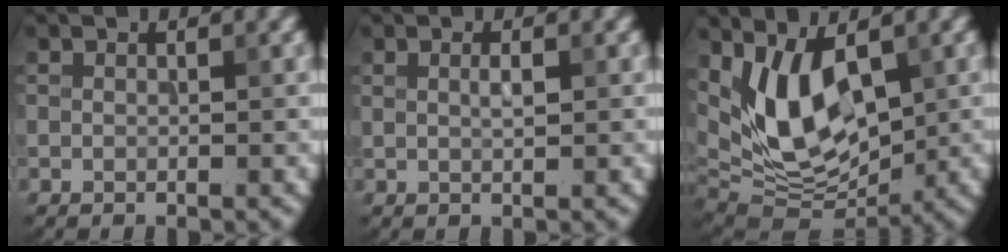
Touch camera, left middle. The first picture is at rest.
{"total": 1.1, "force": [0.4, 0.3, 1.1], "torque": [-0.021, 0.002, 0.006]}
{"total": 8.5, "force": [2.0, 4.4, 6.9], "torque": [-0.133, -0.014, 0.037]}